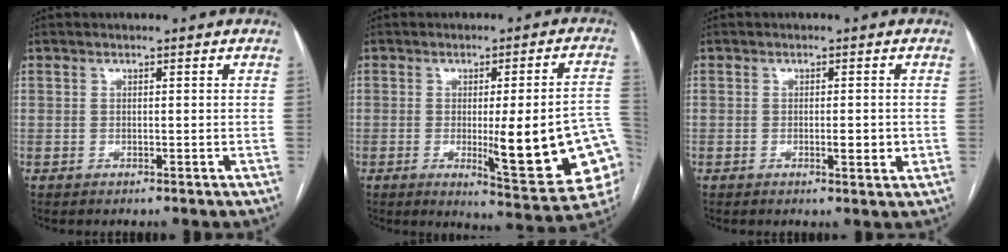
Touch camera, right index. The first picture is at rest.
{"total": 18.0, "force": [-3.4, 2.5, 17.5], "torque": [-0.148, 0.004, -0.026]}
{"total": 2.6, "force": [-0.5, 0.6, 2.5], "torque": [-0.039, -0.002, -0.006]}